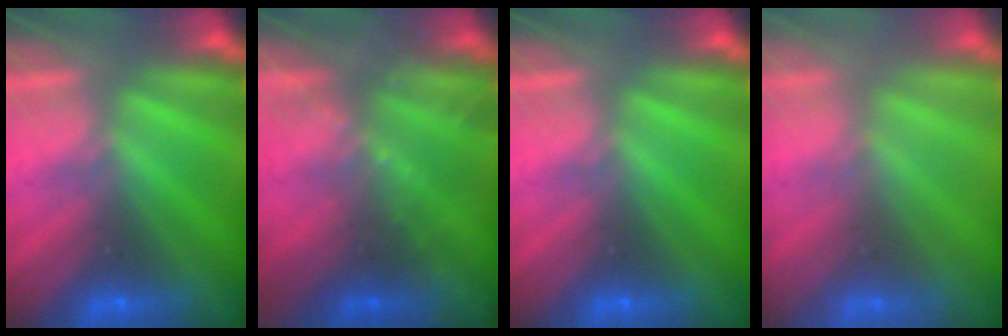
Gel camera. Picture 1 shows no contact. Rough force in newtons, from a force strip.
{"total": 7.0}
{"total": 0.0}
{"total": 2.9}